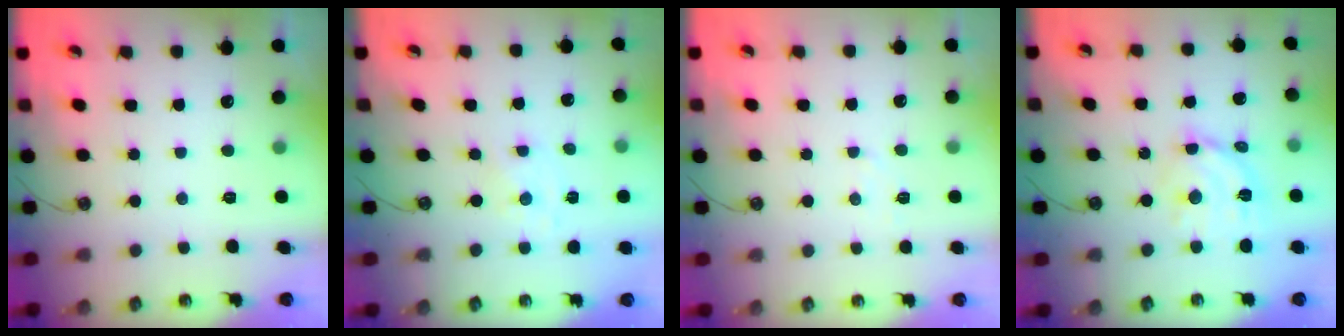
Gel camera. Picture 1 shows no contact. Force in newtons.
{"total": 0.6, "press": 0.6, "slide": 0.2}
{"total": 3.7, "press": 3.7, "slide": 0.6}
{"total": 12.6, "press": 12.5, "slide": 1.0}